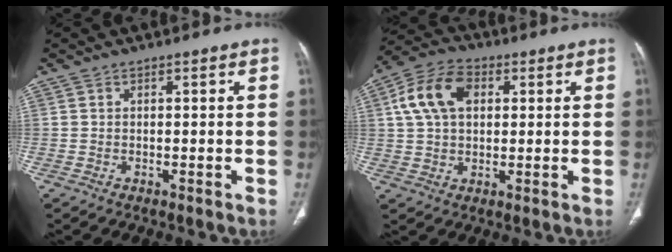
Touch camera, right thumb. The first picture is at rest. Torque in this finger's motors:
{"motor_torque": [-0.71, 0.97, 0.41, -0.05, 0.15]}